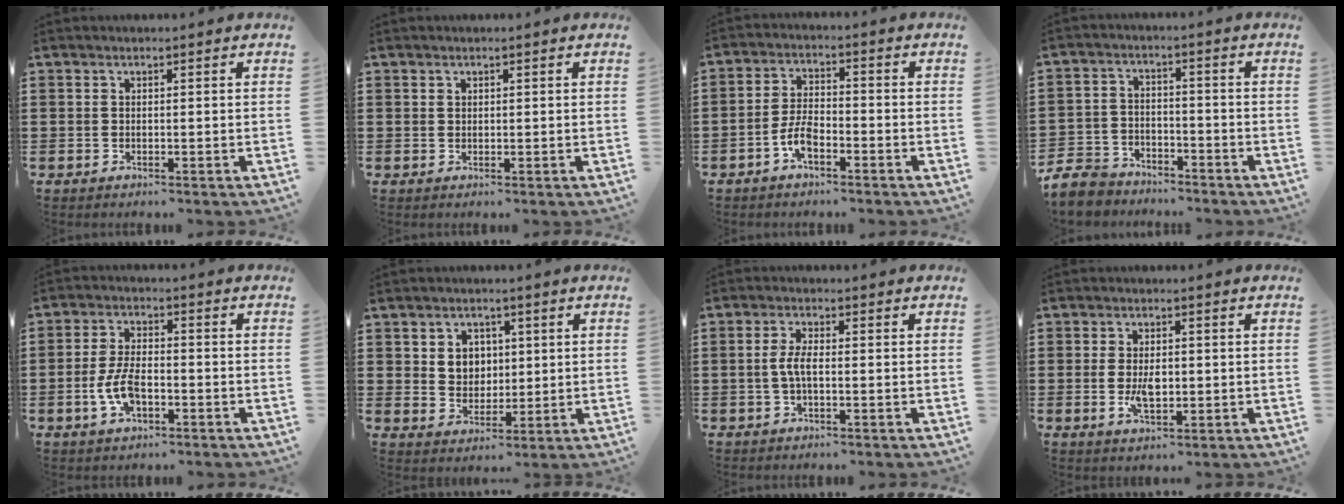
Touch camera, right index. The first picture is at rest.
{"total": 0.6, "force": [0.4, 0.5, 0.1], "torque": [-0.003, 0.002, 0.009]}
{"total": 4.7, "force": [-2.6, 1.8, 3.5], "torque": [-0.084, 0.002, -0.055]}
{"total": 6.2, "force": [-5.9, 1.6, 0.7], "torque": [-0.036, 0.007, -0.123]}
{"total": 6.2, "force": [-1.9, 3.0, 5.0], "torque": [-0.118, 0.000, -0.041]}
{"total": 4.6, "force": [1.3, 4.1, 1.6], "torque": [-0.040, 0.010, 0.020]}
{"total": 3.5, "force": [-0.5, 1.1, 3.3], "torque": [-0.083, -0.005, -0.017]}
{"total": 4.2, "force": [-0.4, 2.2, 3.5], "torque": [-0.072, 0.004, -0.008]}